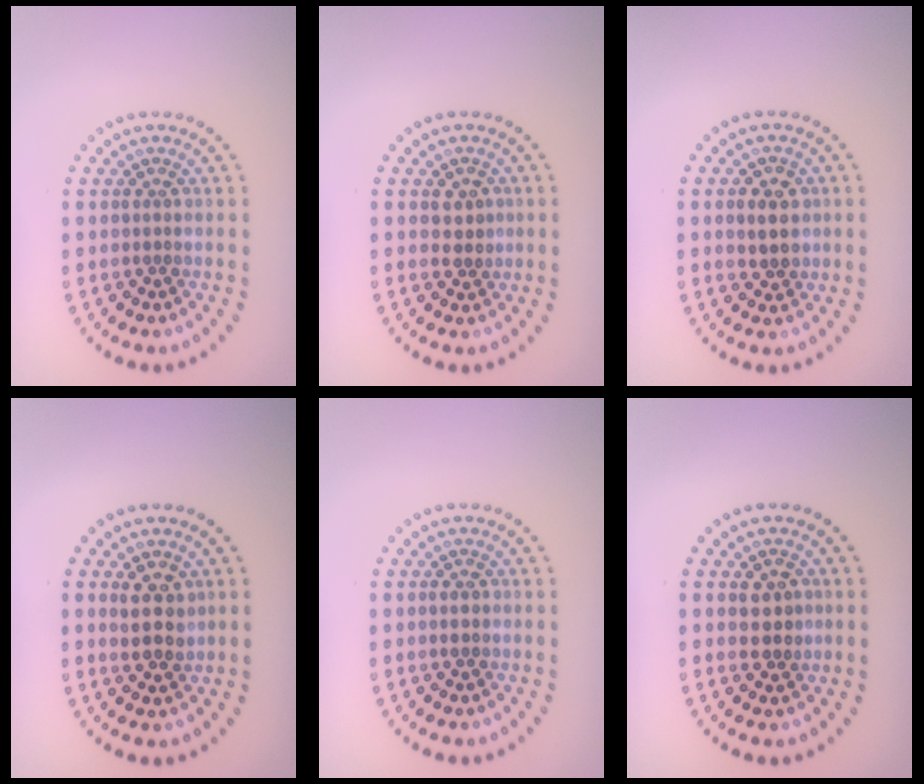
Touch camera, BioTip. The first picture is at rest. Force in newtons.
{"total": 1.8, "press": 1.8, "slide": 0.5}
{"total": 2.8, "press": 2.7, "slide": 0.6}
{"total": 2.7, "press": 2.6, "slide": 0.7}
{"total": 1.1, "press": 1.1, "slide": 0.2}
{"total": 2.5, "press": 2.4, "slide": 0.5}